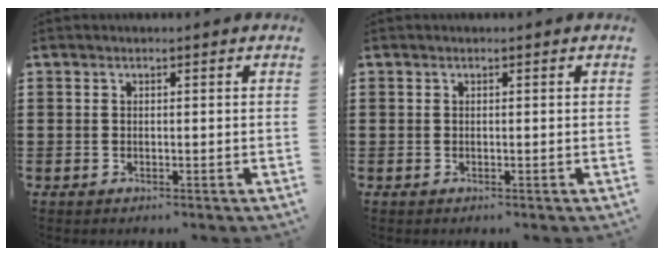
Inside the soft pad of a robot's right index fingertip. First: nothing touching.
{"total": 0.0}